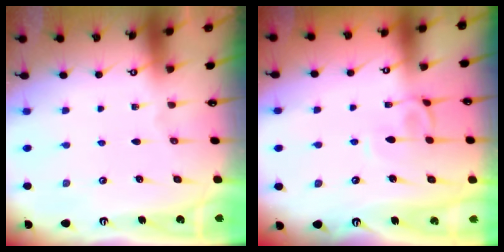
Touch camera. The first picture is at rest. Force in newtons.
{"total": 2.6, "press": 2.5, "slide": 0.6}